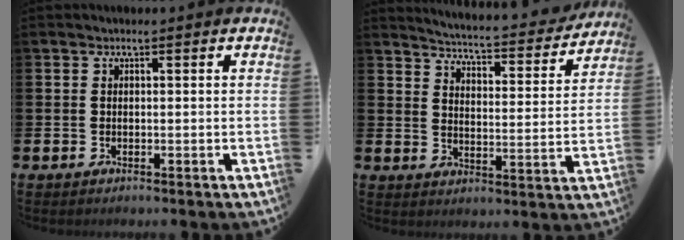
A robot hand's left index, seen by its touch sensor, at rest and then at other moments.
{"total": 4.5, "force": [4.5, 0.2, 0.9], "torque": [-0.034, -0.042, 0.068]}